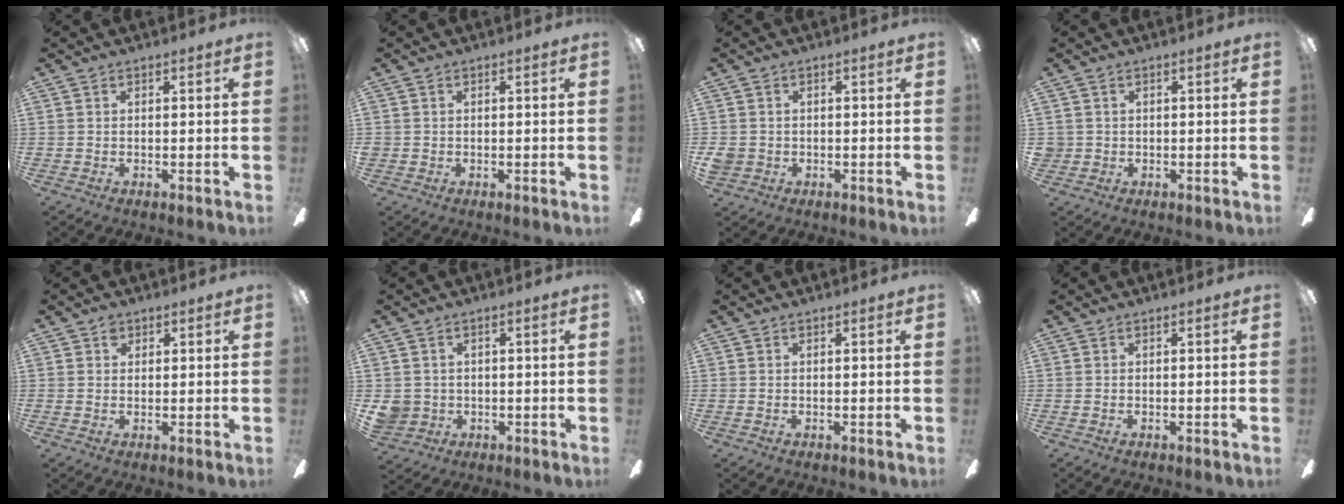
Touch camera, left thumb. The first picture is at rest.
{"total": 0.7, "force": [0.1, 0.7, 0.0], "torque": [0.001, 0.005, -0.001]}
{"total": 2.4, "force": [-0.3, 2.3, 0.8], "torque": [-0.014, 0.005, -0.005]}
{"total": 1.6, "force": [0.3, 1.6, 0.2], "torque": [-0.007, 0.004, 0.004]}
{"total": 2.0, "force": [1.1, 1.5, 0.7], "torque": [-0.007, 0.000, 0.019]}
{"total": 4.0, "force": [0.2, 3.9, 0.5], "torque": [-0.019, 0.005, 0.004]}
{"total": 0.0}
{"total": 0.0}